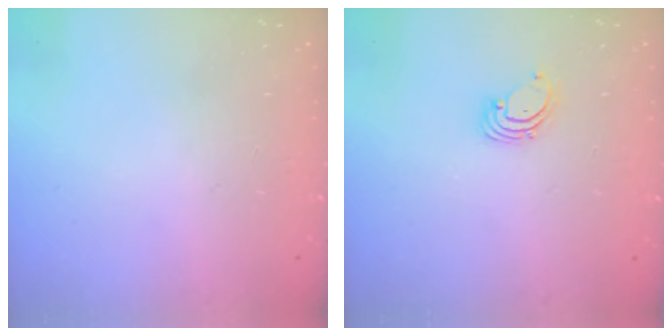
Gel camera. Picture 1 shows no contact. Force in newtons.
{"total": 1.5, "press": 1.5, "slide": 0.1}